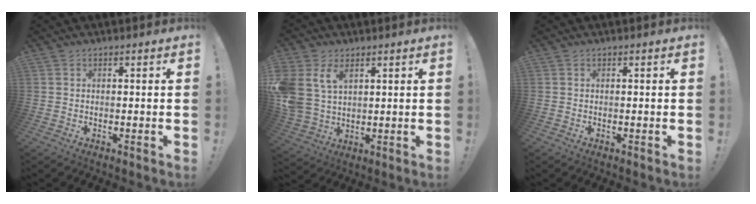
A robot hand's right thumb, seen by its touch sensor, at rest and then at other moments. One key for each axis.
{"total": 10.5, "fx": 4.7, "fy": 7.2, "fz": 6.0, "tx": -0.135, "ty": -0.013, "tz": 0.094}
{"total": 0.0}